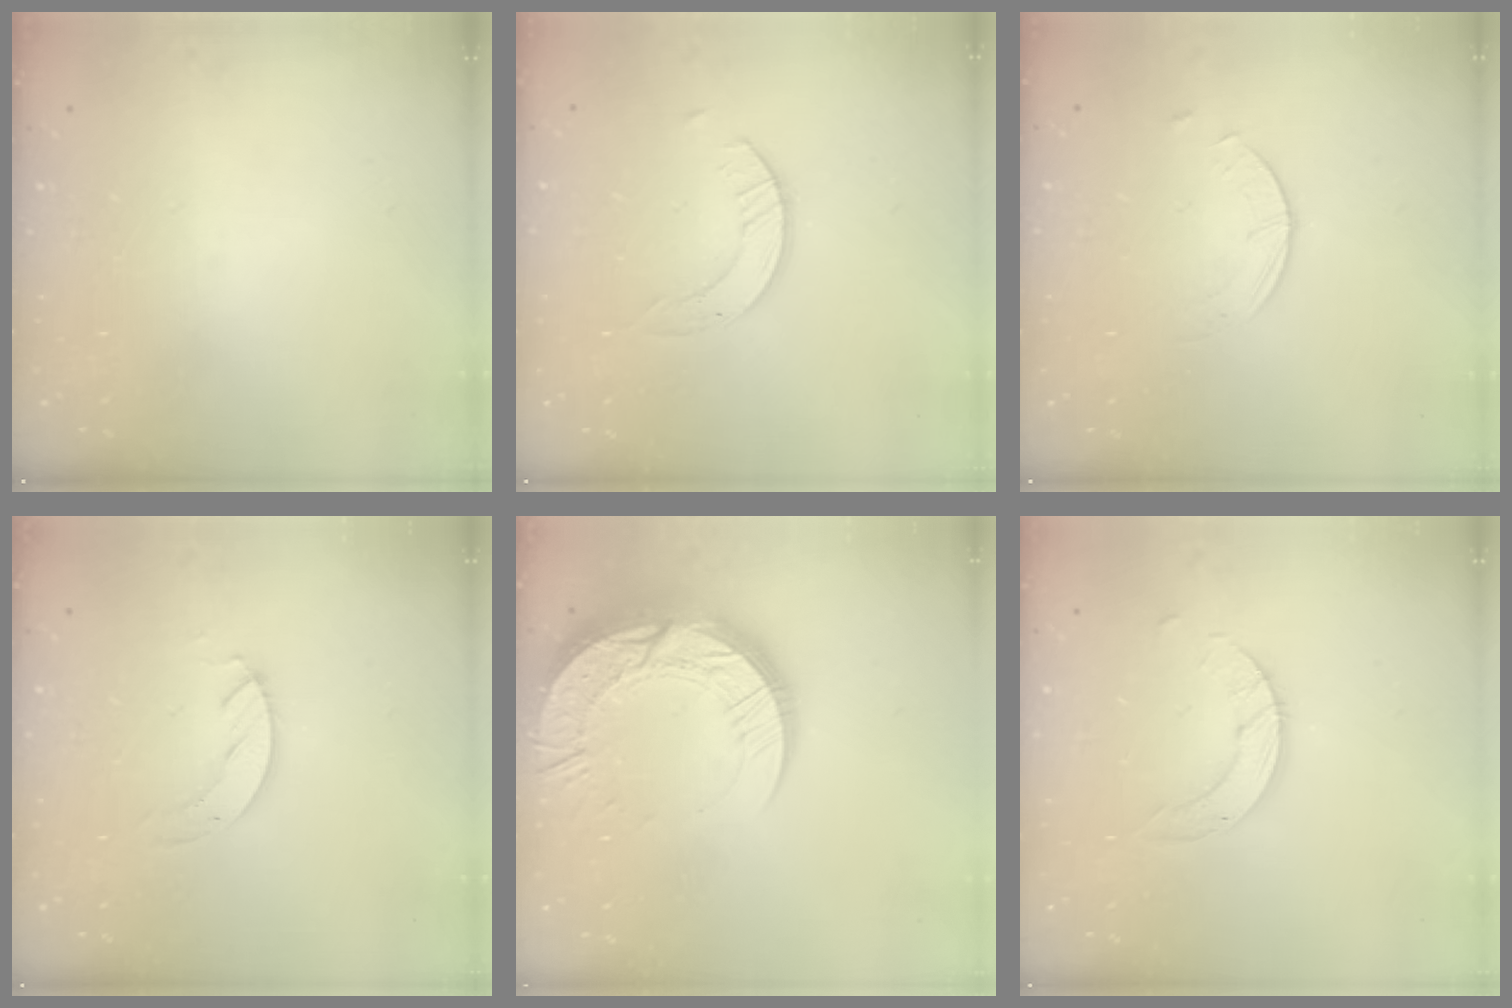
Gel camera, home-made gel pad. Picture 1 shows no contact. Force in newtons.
{"total": 2.6, "press": 2.5, "slide": 0.3}
{"total": 0.9, "press": 0.9, "slide": 0.2}
{"total": 4.1, "press": 4.1, "slide": 0.3}
{"total": 22.5, "press": 22.4, "slide": 1.8}
{"total": 6.5, "press": 6.5, "slide": 0.5}